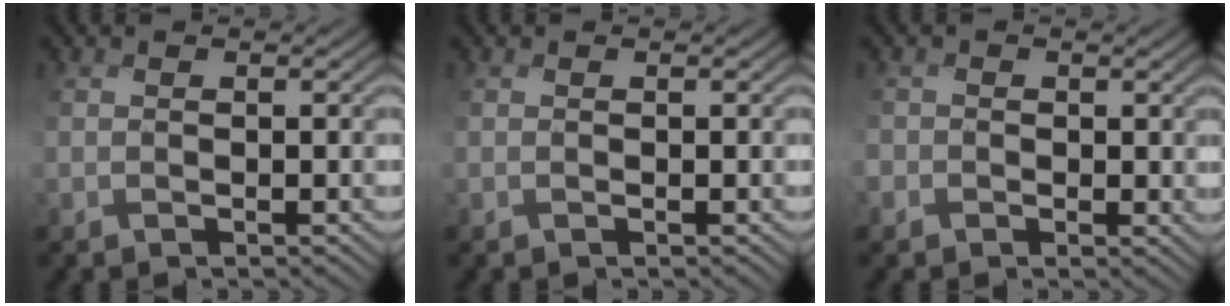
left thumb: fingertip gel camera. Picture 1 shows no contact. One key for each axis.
{"total": 0.0}
{"total": 2.0, "fx": -0.6, "fy": 1.9, "fz": -0.2, "tx": -0.002, "ty": 0.004, "tz": -0.026}